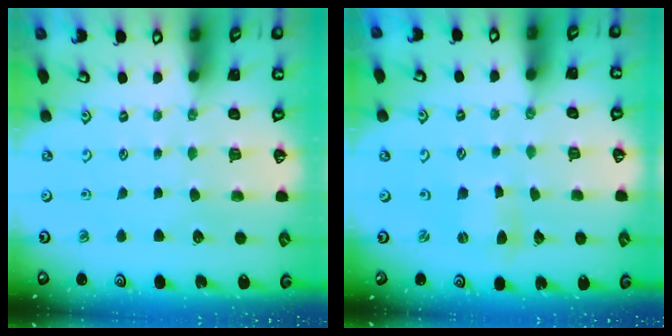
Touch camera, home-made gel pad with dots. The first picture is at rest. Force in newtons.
{"total": 1.0, "press": 1.0, "slide": 0.2}